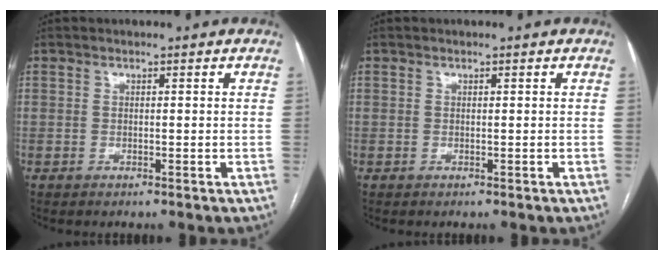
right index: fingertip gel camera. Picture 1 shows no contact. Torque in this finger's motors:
{"motor_torque": [0.03, 0.11, 0.03, 0.01]}